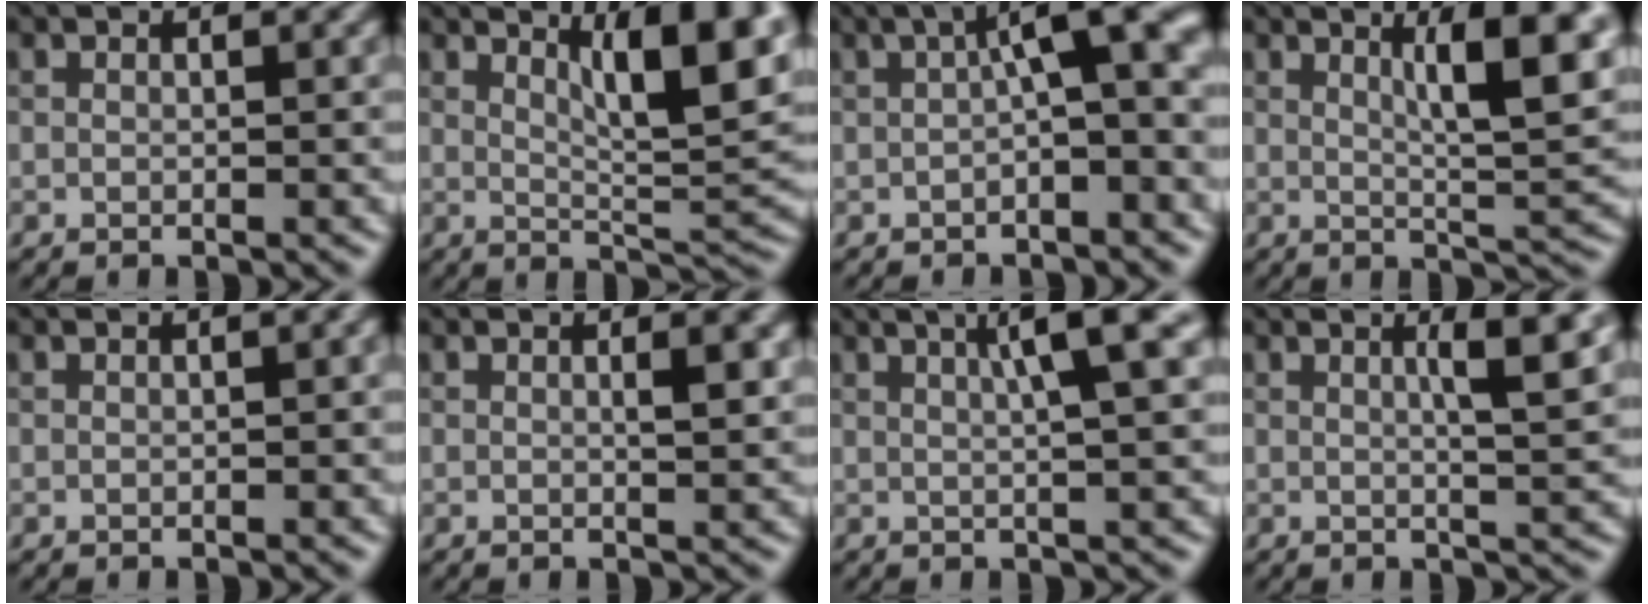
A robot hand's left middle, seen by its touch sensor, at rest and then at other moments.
{"total": 8.6, "force": [3.9, 2.1, 7.4], "torque": [-0.100, 0.000, 0.066]}
{"total": 5.9, "force": [0.4, 1.4, 5.7], "torque": [-0.072, 0.019, -0.004]}
{"total": 8.1, "force": [3.0, 1.9, 7.3], "torque": [-0.088, 0.002, 0.050]}
{"total": 0.8, "force": [-0.1, 0.2, 0.7], "torque": [-0.009, 0.003, 0.000]}
{"total": 1.5, "force": [0.3, 0.2, 1.4], "torque": [-0.022, 0.001, 0.003]}
{"total": 5.4, "force": [1.9, 0.8, 5.0], "torque": [-0.064, 0.015, 0.027]}
{"total": 4.9, "force": [1.5, 1.1, 4.5], "torque": [-0.053, 0.007, 0.020]}